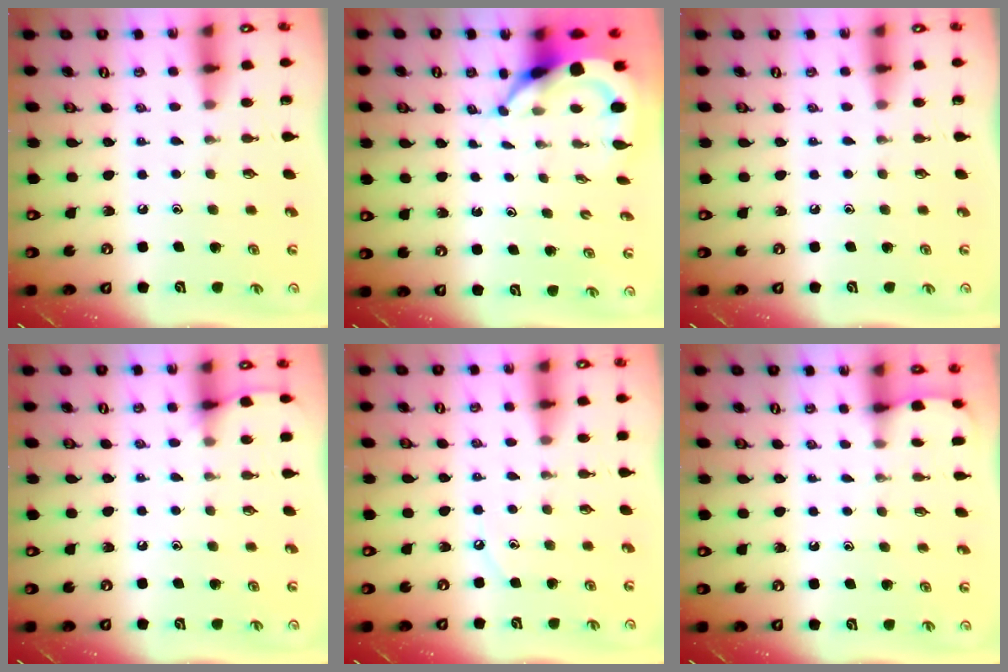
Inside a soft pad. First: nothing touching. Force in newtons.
{"total": 5.2, "press": 5.2, "slide": 0.6}
{"total": 0.0}
{"total": 4.2, "press": 4.1, "slide": 0.6}
{"total": 3.1, "press": 3.1, "slide": 0.5}
{"total": 1.3, "press": 1.3, "slide": 0.1}